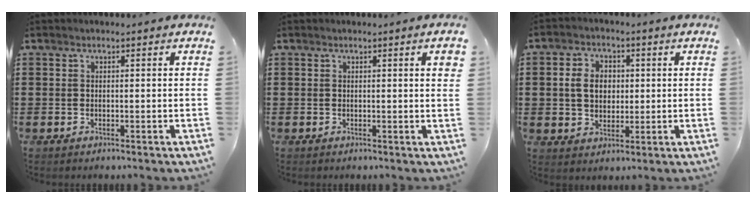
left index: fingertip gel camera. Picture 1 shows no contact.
{"total": 1.8, "force": [0.6, 0.1, 1.7], "torque": [-0.024, -0.002, 0.008]}
{"total": 5.2, "force": [0.6, 4.0, 3.3], "torque": [-0.076, 0.007, 0.004]}